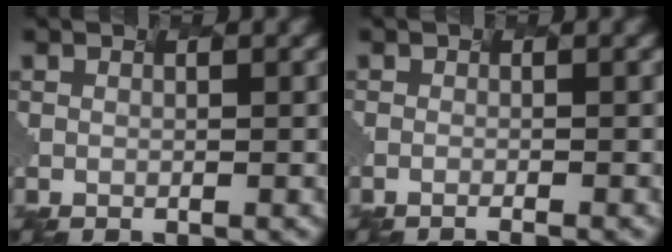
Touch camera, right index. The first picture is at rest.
{"total": 2.0, "force": [-0.9, 0.6, 1.6], "torque": [0.001, -0.002, -0.015]}